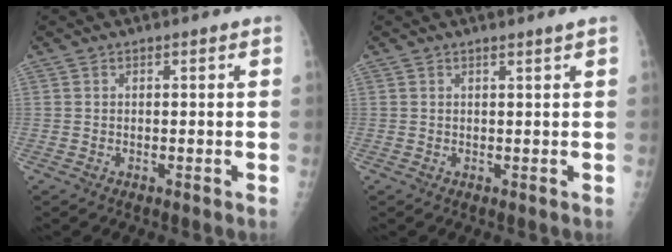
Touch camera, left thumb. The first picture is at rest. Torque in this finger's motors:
{"motor_torque": [0.14, -0.16, 0.30, 0.24, 0.03]}